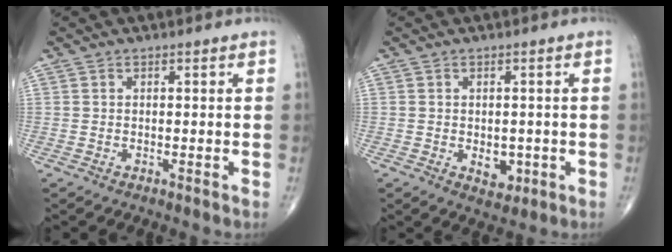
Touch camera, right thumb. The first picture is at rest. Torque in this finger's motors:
{"motor_torque": [2.88, 2.13, 1.39, -1.22, 0.36]}